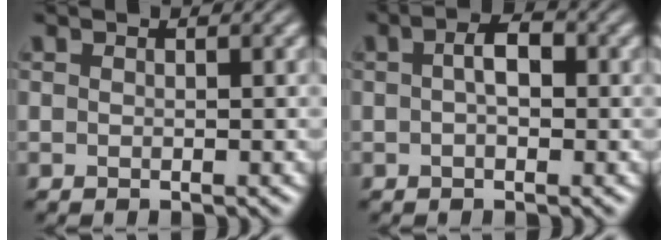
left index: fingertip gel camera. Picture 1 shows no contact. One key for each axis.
{"total": 2.5, "fx": 0.2, "fy": 1.2, "fz": 2.2, "tx": -0.037, "ty": 0.006, "tz": -0.001}